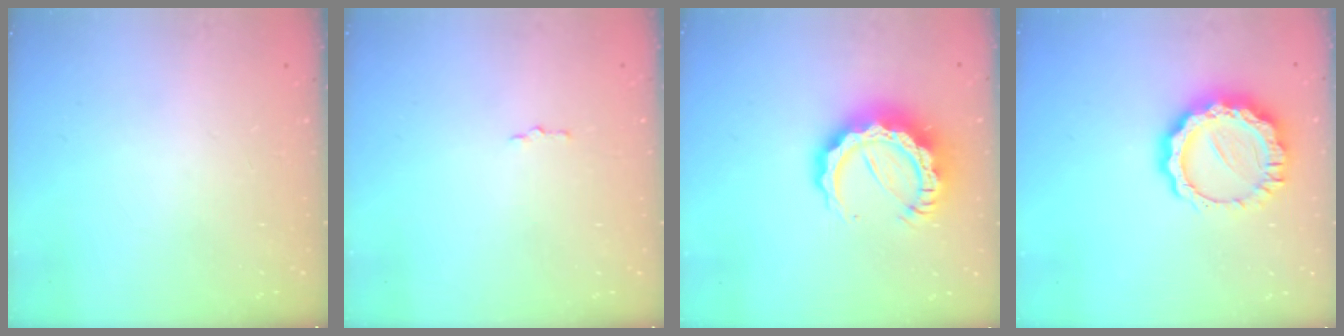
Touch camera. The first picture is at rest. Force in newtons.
{"total": 1.5, "press": 1.5, "slide": 0.2}
{"total": 13.3, "press": 13.2, "slide": 1.2}
{"total": 13.2, "press": 13.1, "slide": 1.0}